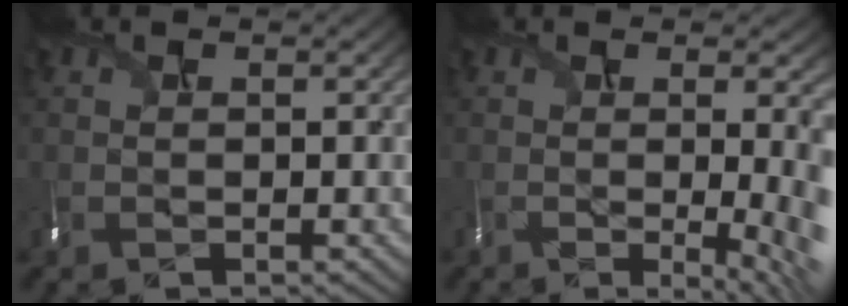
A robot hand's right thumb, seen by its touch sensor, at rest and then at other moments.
{"total": 11.0, "force": [-1.1, 4.0, 10.1], "torque": [-0.085, -0.003, -0.010]}